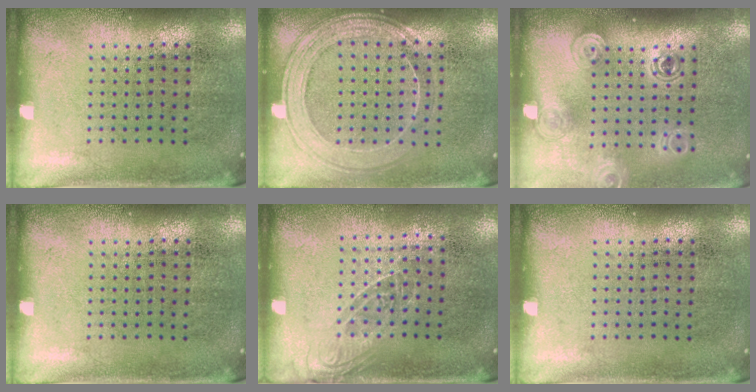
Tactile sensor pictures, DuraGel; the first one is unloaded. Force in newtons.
{"total": 1.6, "press": 1.5, "slide": 0.6}
{"total": 1.4, "press": 1.2, "slide": 0.8}
{"total": 0.0}
{"total": 1.4, "press": 1.0, "slide": 0.9}
{"total": 0.0}